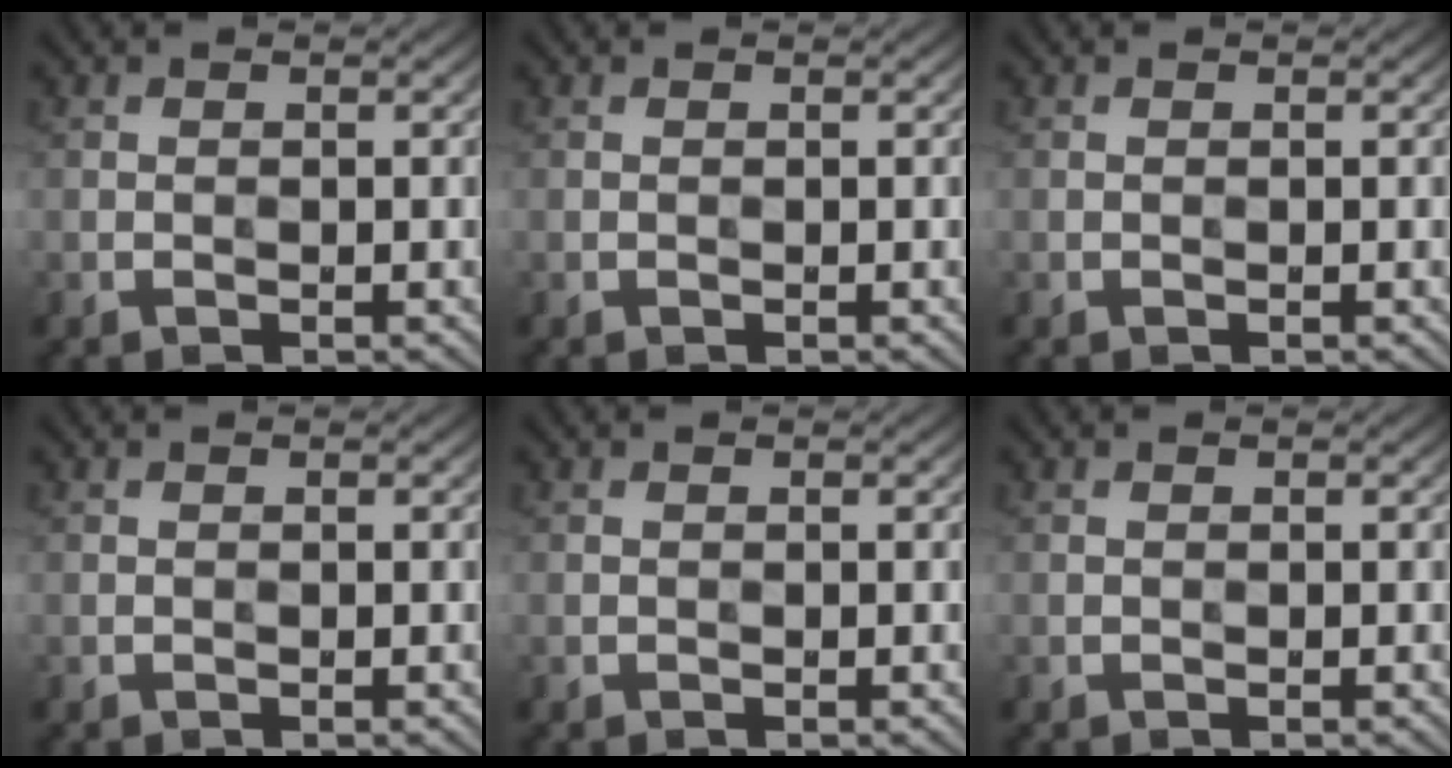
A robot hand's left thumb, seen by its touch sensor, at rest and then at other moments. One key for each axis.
{"total": 0.0}
{"total": 0.0}
{"total": 0.0}
{"total": 0.0}
{"total": 0.0}